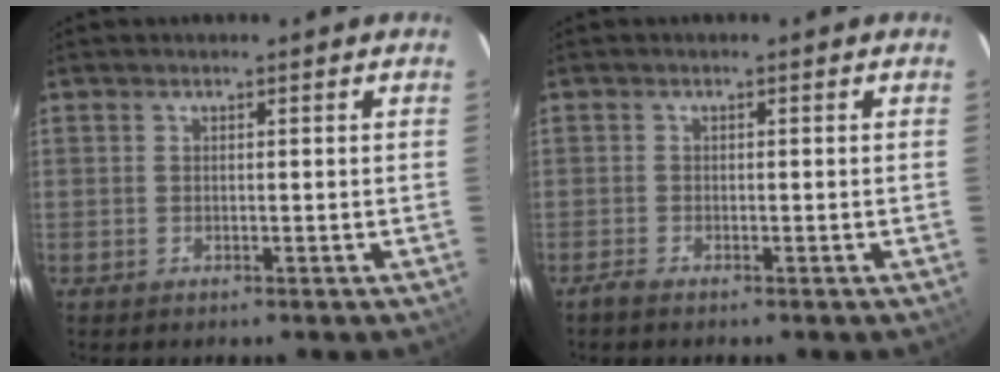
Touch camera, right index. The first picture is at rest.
{"total": 1.3, "force": [-1.2, 0.2, 0.5], "torque": [-0.014, -0.004, -0.024]}